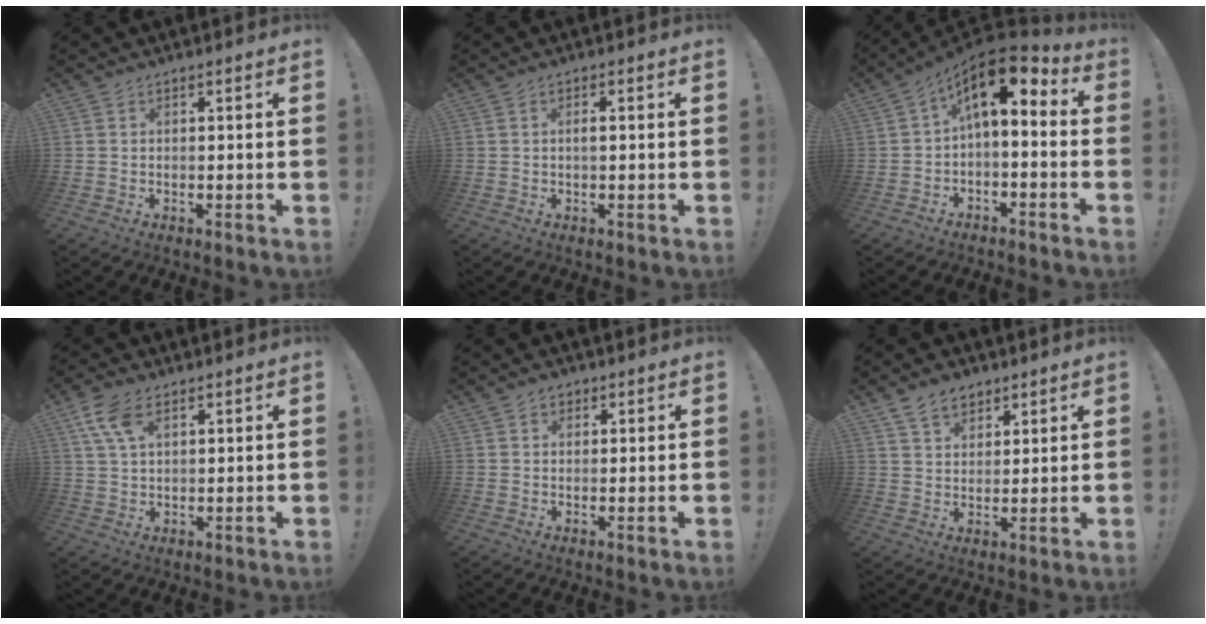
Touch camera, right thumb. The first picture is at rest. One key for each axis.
{"total": 1.5, "fx": -0.2, "fy": 0.3, "fz": 1.5, "tx": -0.024, "ty": 0.001, "tz": -0.005}
{"total": 9.8, "fx": 3.6, "fy": 3.9, "fz": 8.2, "tx": -0.135, "ty": -0.028, "tz": 0.062}
{"total": 8.5, "fx": 4.1, "fy": 4.6, "fz": 5.8, "tx": -0.105, "ty": -0.004, "tz": 0.082}
{"total": 2.1, "fx": 0.9, "fy": 1.7, "fz": 0.8, "tx": -0.007, "ty": -0.001, "tz": 0.016}
{"total": 7.6, "fx": 4.9, "fy": 4.9, "fz": 3.0, "tx": -0.052, "ty": -0.018, "tz": 0.095}